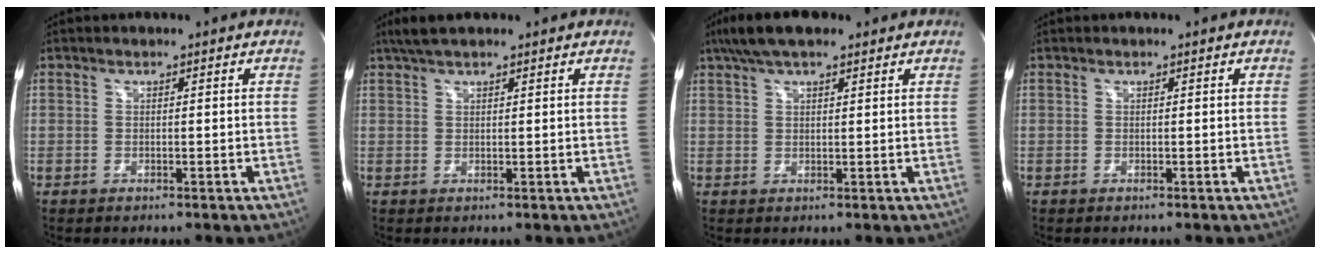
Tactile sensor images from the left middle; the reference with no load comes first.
{"total": 4.1, "force": [3.2, 0.8, 2.4], "torque": [-0.047, 0.024, 0.059]}
{"total": 7.7, "force": [5.7, 2.2, 4.8], "torque": [-0.091, 0.032, 0.098]}
{"total": 0.0}